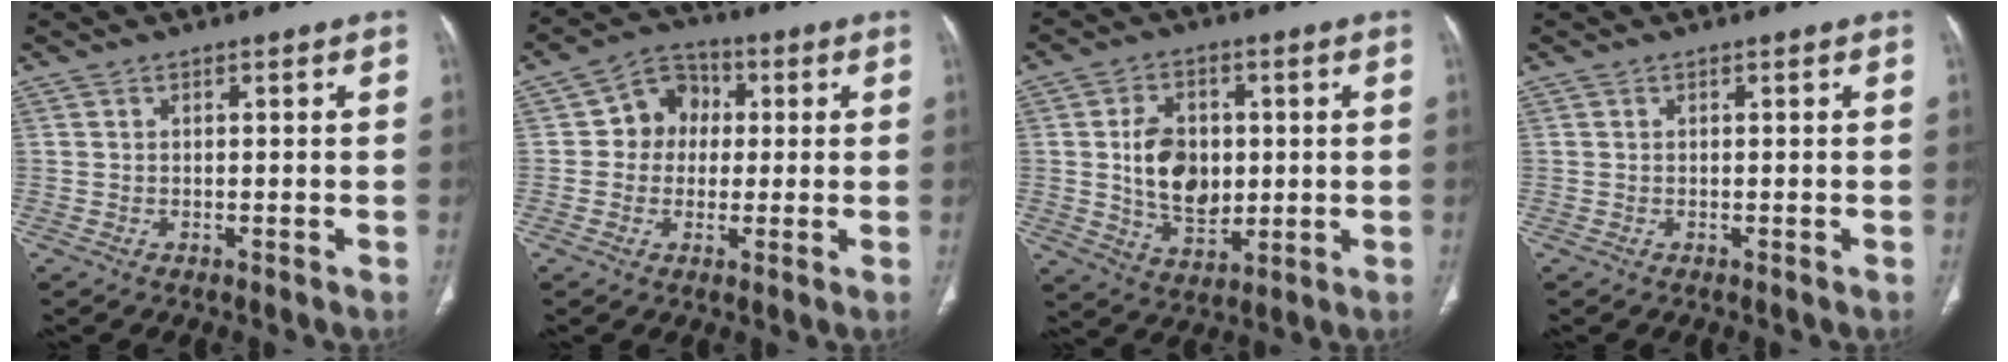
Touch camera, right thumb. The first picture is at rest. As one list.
[{"total": 7.9, "force": [0.8, 7.1, 3.5], "torque": [-0.018, 0.014, 0.001]}, {"total": 11.8, "force": [0.8, 8.3, 8.3], "torque": [-0.110, -0.007, 0.022]}, {"total": 0.0}]